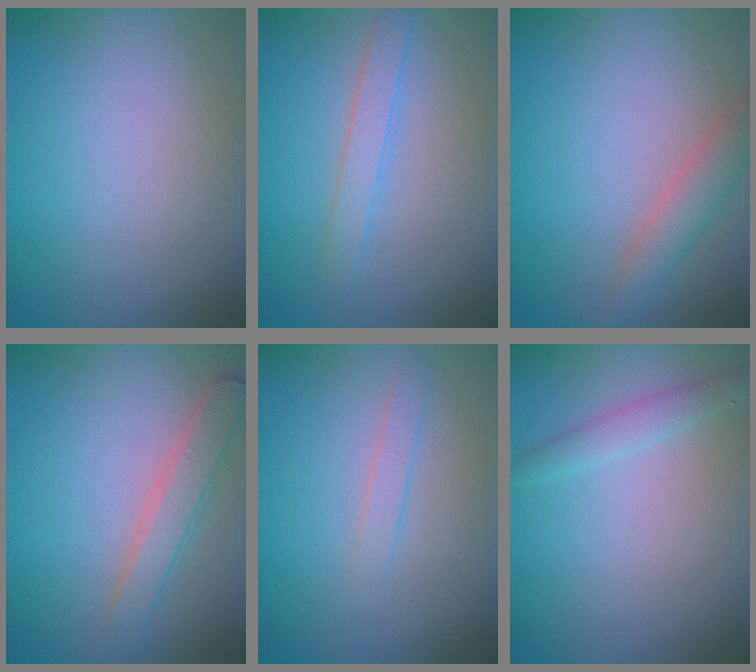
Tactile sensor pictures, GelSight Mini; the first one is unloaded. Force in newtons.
{"total": 1.9, "press": 1.9, "slide": 0.1}
{"total": 2.5, "press": 2.5, "slide": 0.2}
{"total": 2.6, "press": 2.6, "slide": 0.1}
{"total": 1.1, "press": 1.1, "slide": 0.0}
{"total": 1.3, "press": 1.3, "slide": 0.1}